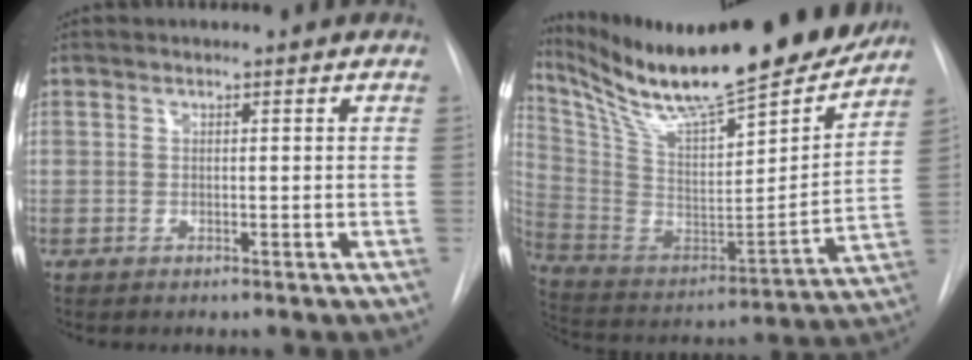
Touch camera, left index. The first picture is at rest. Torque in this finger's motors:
{"motor_torque": [1.04, -1.10, 0.48, 0.11]}